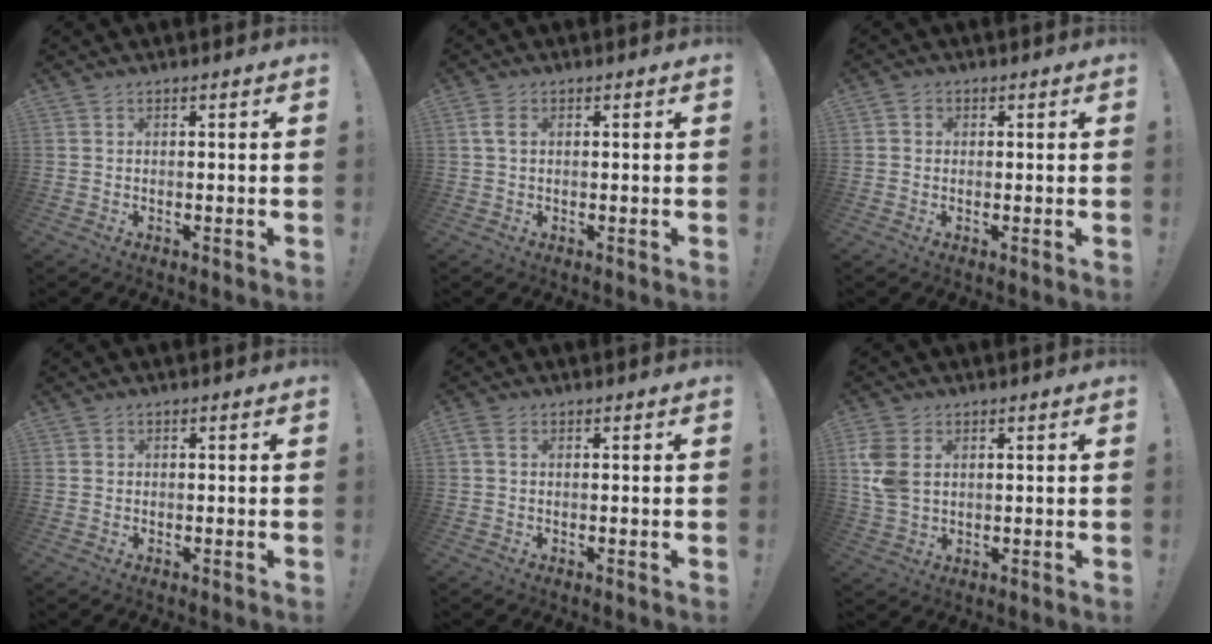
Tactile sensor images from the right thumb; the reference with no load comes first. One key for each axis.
{"total": 2.9, "fx": 0.9, "fy": 1.7, "fz": 2.1, "tx": -0.037, "ty": 0.004, "tz": 0.015}
{"total": 1.9, "fx": -0.2, "fy": 1.8, "fz": 0.6, "tx": -0.005, "ty": 0.003, "tz": -0.004}
{"total": 0.9, "fx": 0.2, "fy": 0.9, "fz": -0.1, "tx": -0.007, "ty": 0.005, "tz": 0.005}
{"total": 2.0, "fx": 0.7, "fy": 1.2, "fz": 1.5, "tx": -0.023, "ty": 0.001, "tz": 0.012}
{"total": 7.9, "fx": 2.3, "fy": 5.7, "fz": 4.9, "tx": -0.107, "ty": 0.000, "tz": 0.047}